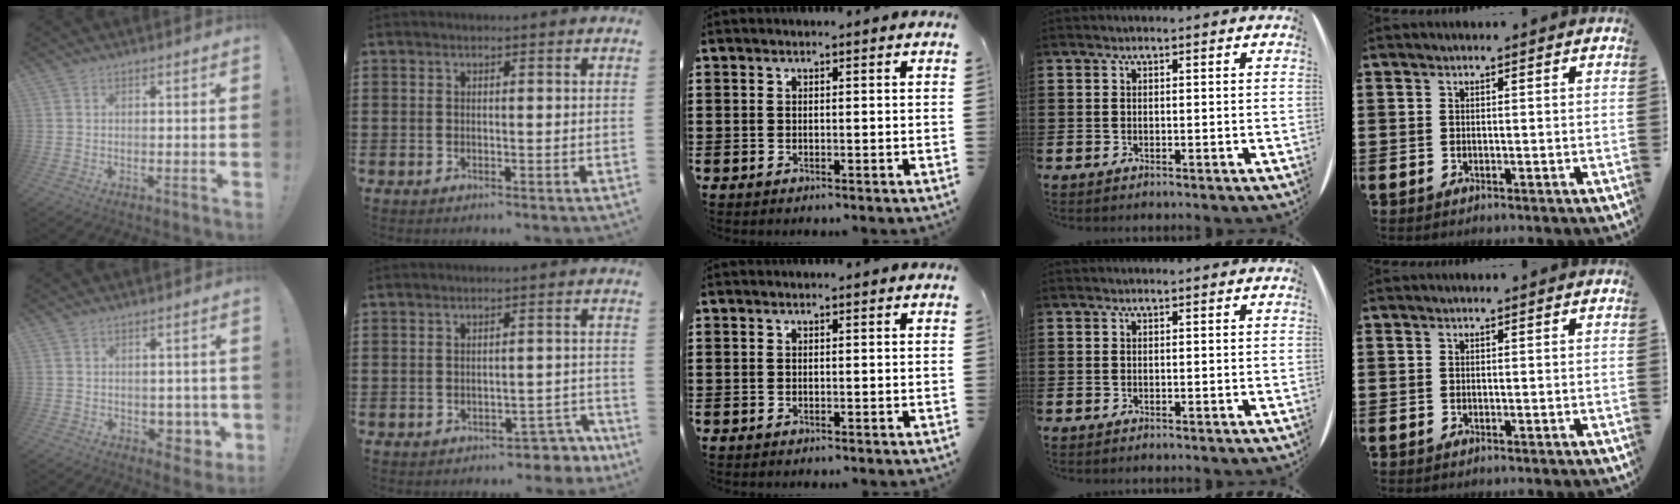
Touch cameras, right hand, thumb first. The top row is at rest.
{"thumb": {"total": 5.0, "force": [-0.4, 4.2, 2.6], "torque": [-0.016, 0.001, -0.001]}, "index": {"total": 2.7, "force": [-2.5, 0.7, 0.6], "torque": [-0.016, 0.004, -0.052]}}